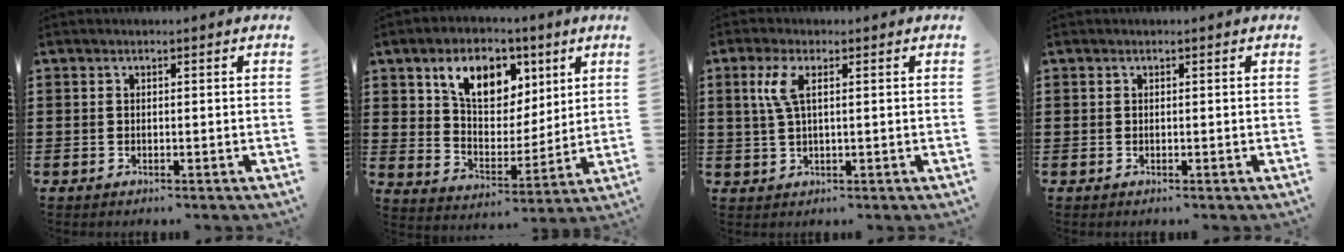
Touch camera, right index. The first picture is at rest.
{"total": 9.4, "force": [5.2, 6.0, 5.0], "torque": [-0.103, 0.000, 0.089]}
{"total": 4.2, "force": [1.4, 1.4, 3.7], "torque": [-0.086, 0.006, 0.019]}
{"total": 0.0}